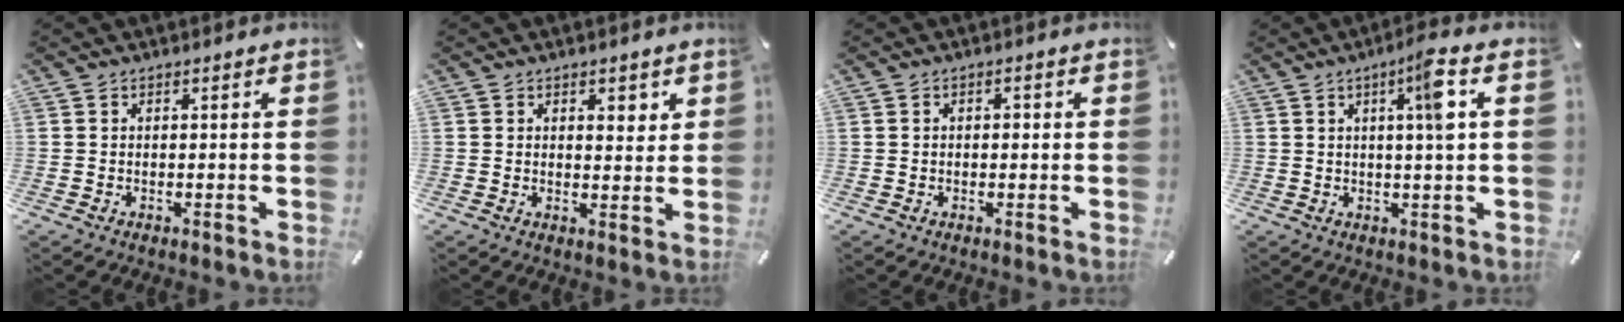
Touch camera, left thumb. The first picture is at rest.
{"total": 2.6, "force": [1.7, 1.8, 0.9], "torque": [0.004, -0.008, 0.025]}
{"total": 1.5, "force": [0.0, 0.9, 1.1], "torque": [-0.023, 0.004, -0.003]}
{"total": 7.2, "force": [2.0, 0.3, 6.9], "torque": [-0.112, -0.008, 0.023]}